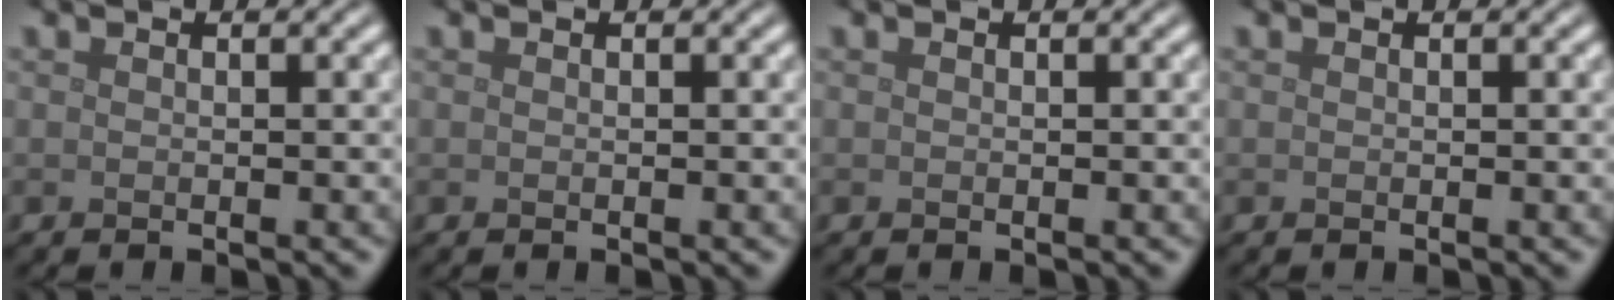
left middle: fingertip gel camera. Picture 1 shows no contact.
{"total": 0.0}
{"total": 0.0}
{"total": 0.0}